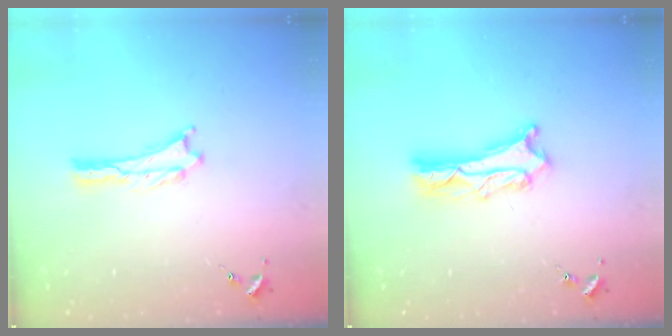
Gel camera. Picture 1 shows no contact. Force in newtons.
{"total": 6.1, "press": 6.1, "slide": 0.5}